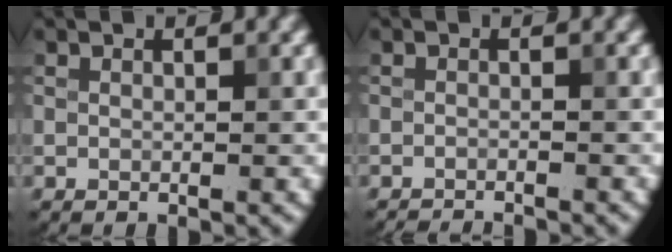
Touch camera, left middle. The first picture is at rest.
{"total": 3.0, "force": [-2.9, 0.3, 0.6], "torque": [-0.010, -0.007, -0.045]}